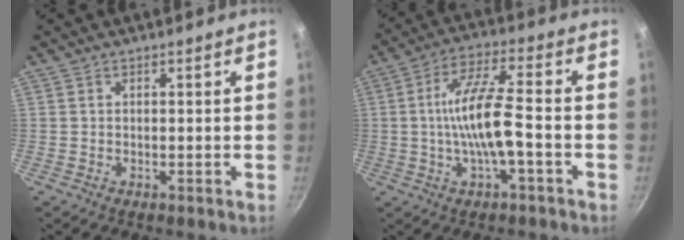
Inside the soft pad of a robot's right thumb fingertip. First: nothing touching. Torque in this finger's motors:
{"motor_torque": [2.17, 2.85, 1.48, 0.03, 0.16]}